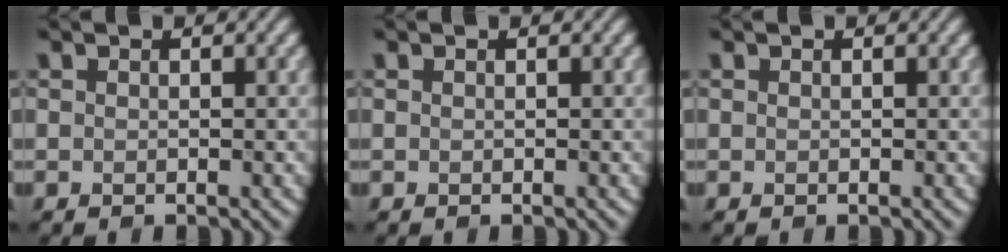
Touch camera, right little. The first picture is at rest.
{"total": 0.0}
{"total": 0.0}